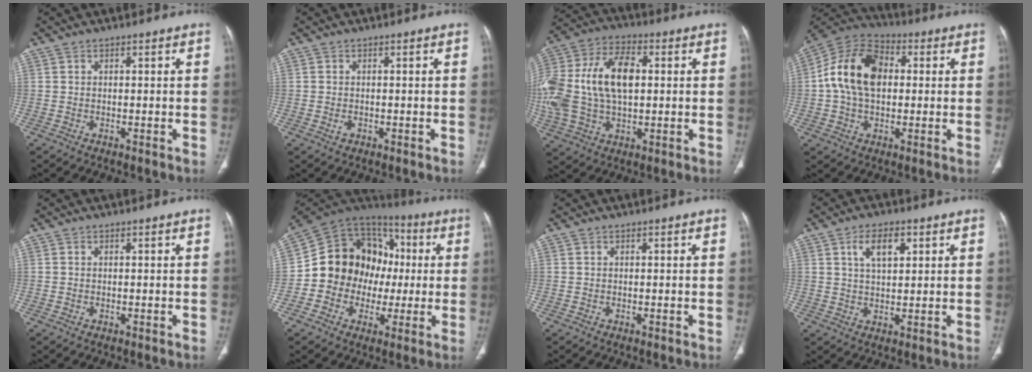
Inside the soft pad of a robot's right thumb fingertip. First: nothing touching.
{"total": 1.1, "force": [-0.3, 0.8, 0.6], "torque": [-0.015, 0.003, -0.002]}
{"total": 23.3, "force": [2.0, 13.9, 18.5], "torque": [-0.420, 0.021, 0.039]}
{"total": 15.3, "force": [1.5, 10.2, 11.3], "torque": [-0.193, 0.027, 0.016]}
{"total": 0.0}
{"total": 18.8, "force": [-0.7, 16.0, 9.9], "torque": [-0.124, 0.047, -0.010]}
{"total": 0.0}
{"total": 6.3, "force": [2.6, 3.2, 4.8], "torque": [-0.077, -0.006, 0.047]}